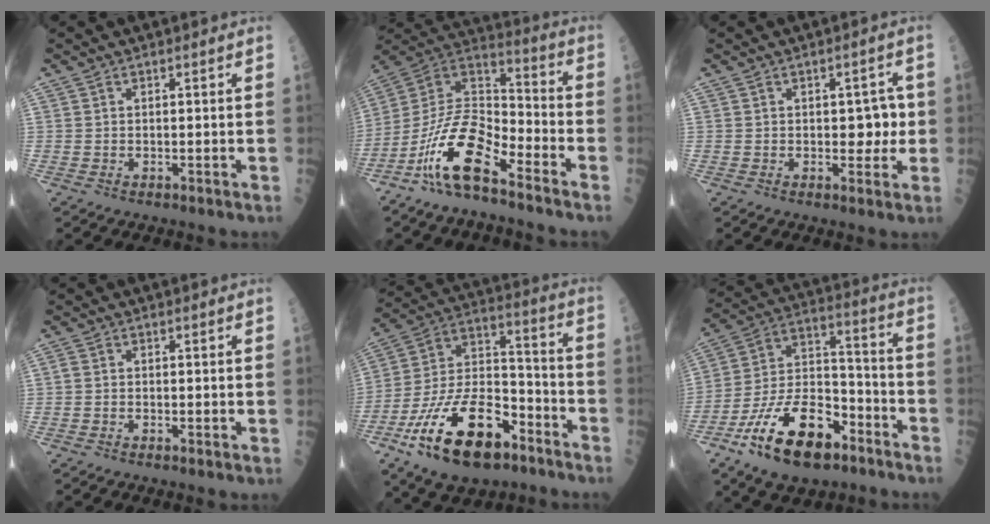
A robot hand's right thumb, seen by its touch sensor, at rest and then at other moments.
{"total": 16.3, "force": [-9.6, 5.7, 11.9], "torque": [-0.222, 0.074, -0.185]}
{"total": 4.6, "force": [0.1, 2.8, 3.6], "torque": [-0.015, 0.001, 0.000]}
{"total": 1.0, "force": [-0.5, 0.4, 0.8], "torque": [-0.016, 0.001, -0.017]}
{"total": 24.3, "force": [-12.6, 11.9, 17.0], "torque": [-0.342, 0.060, -0.221]}
{"total": 21.1, "force": [-11.6, 10.2, 14.3], "torque": [-0.256, 0.071, -0.205]}